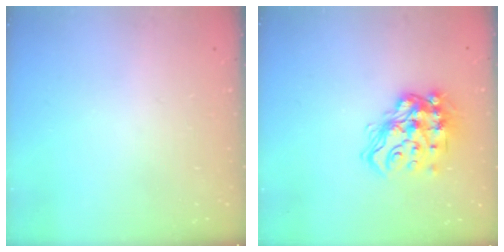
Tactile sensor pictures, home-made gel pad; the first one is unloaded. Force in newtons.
{"total": 17.0, "press": 17.0, "slide": 0.9}